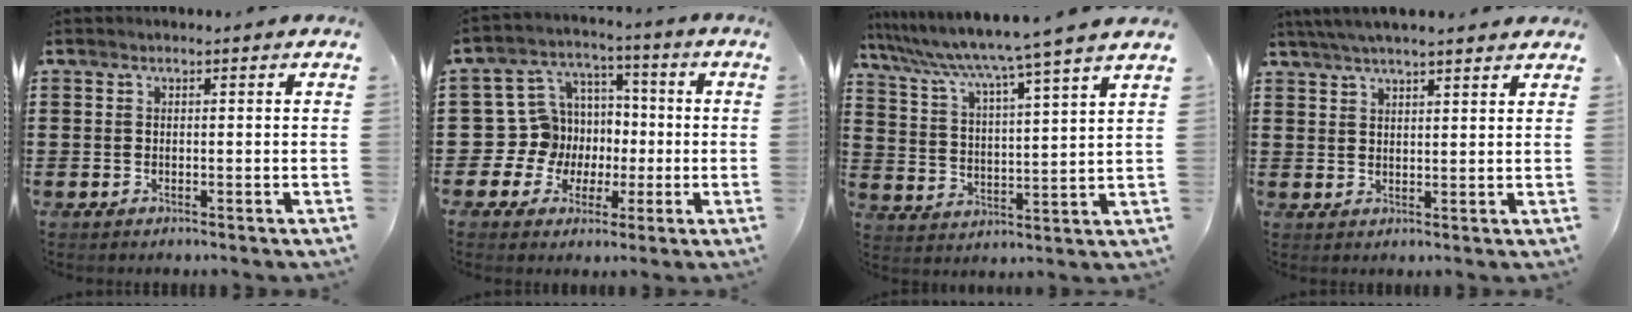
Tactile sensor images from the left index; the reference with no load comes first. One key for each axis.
{"total": 9.5, "fx": -0.5, "fy": 9.4, "fz": 1.3, "tx": -0.070, "ty": -0.002, "tz": -0.002}
{"total": 5.8, "fx": 4.9, "fy": -1.7, "fz": 2.5, "tx": -0.072, "ty": -0.051, "tz": 0.072}
{"total": 4.0, "fx": 3.6, "fy": 0.1, "fz": 1.8, "tx": -0.044, "ty": -0.001, "tz": 0.065}